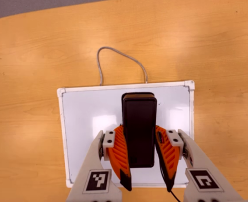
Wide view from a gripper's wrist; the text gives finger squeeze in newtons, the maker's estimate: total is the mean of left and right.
{"total": 10.3, "left": 8.6, "right": 12.0}